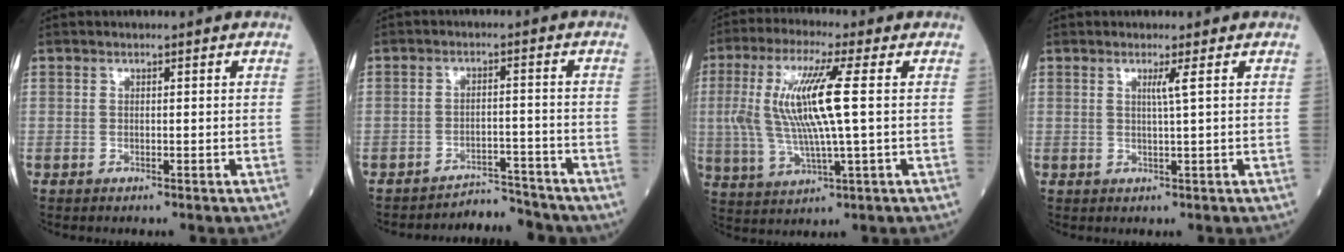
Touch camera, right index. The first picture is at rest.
{"total": 5.5, "force": [-5.3, 1.1, -0.9], "torque": [0.024, 0.020, -0.078]}
{"total": 12.5, "force": [1.5, 0.9, 12.4], "torque": [-0.269, 0.006, 0.027]}
{"total": 1.7, "force": [0.7, -0.7, 1.4], "torque": [-0.022, -0.007, 0.014]}